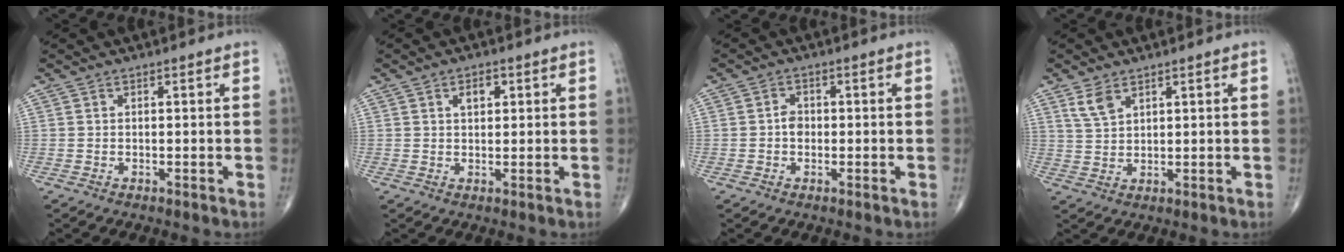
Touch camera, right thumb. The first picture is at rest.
{"total": 2.8, "force": [1.1, 1.7, 2.0], "torque": [-0.021, -0.002, 0.015]}
{"total": 2.2, "force": [-0.3, 1.7, 1.3], "torque": [-0.011, 0.005, -0.010]}
{"total": 3.8, "force": [2.4, 1.9, 2.2], "torque": [-0.043, -0.008, 0.057]}